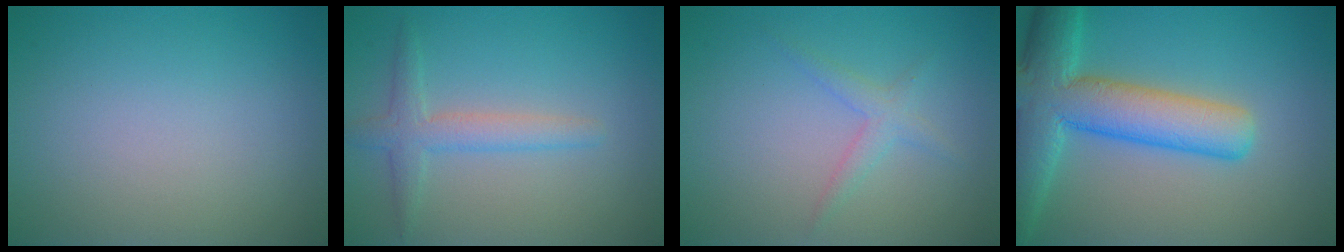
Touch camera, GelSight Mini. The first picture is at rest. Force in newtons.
{"total": 2.7, "press": 2.7, "slide": 0.1}
{"total": 1.7, "press": 1.7, "slide": 0.1}
{"total": 8.9, "press": 8.8, "slide": 0.4}